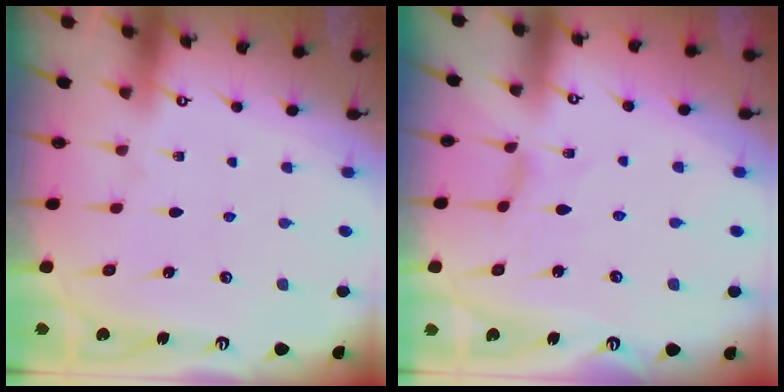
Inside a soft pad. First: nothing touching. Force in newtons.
{"total": 0.6, "press": 0.6, "slide": 0.2}